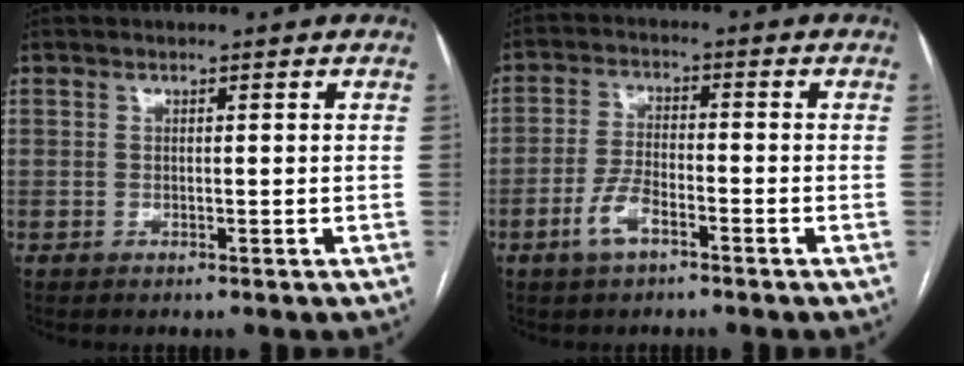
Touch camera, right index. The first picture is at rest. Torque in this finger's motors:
{"motor_torque": [0.09, -0.24, 0.00, -0.01]}